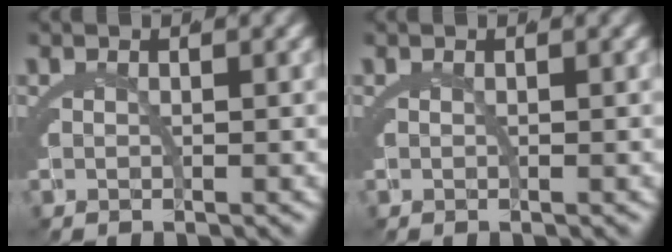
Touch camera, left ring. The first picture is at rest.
{"total": 0.0}